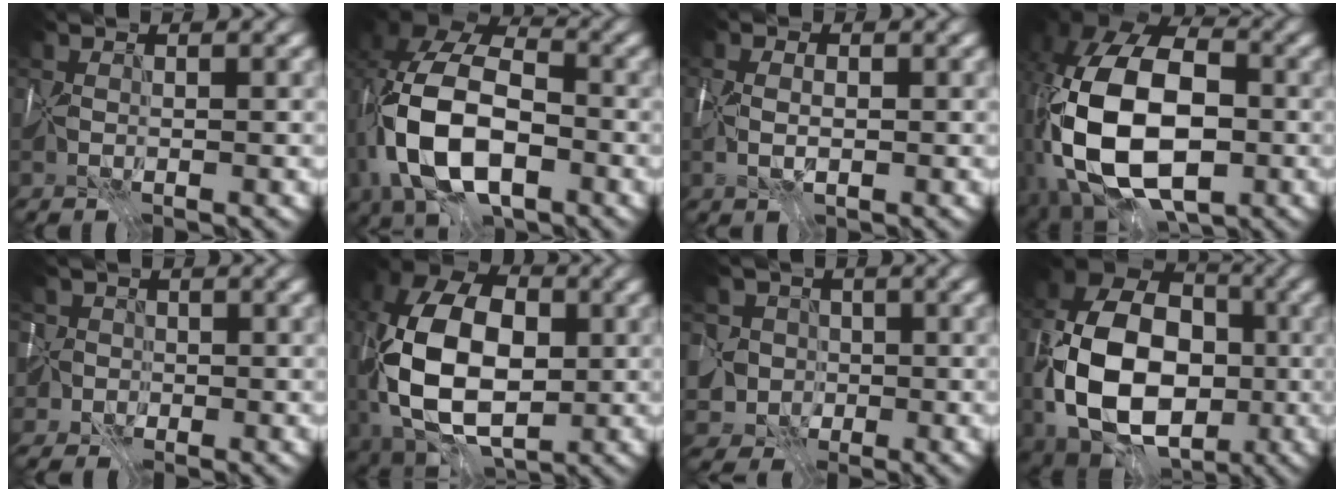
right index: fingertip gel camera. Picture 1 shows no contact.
{"total": 14.0, "force": [-2.7, 8.8, 10.5], "torque": [-0.228, -0.015, -0.055]}
{"total": 3.3, "force": [0.0, 2.2, 2.4], "torque": [-0.035, 0.014, -0.003]}
{"total": 18.0, "force": [-2.9, 11.7, 13.4], "torque": [-0.246, -0.014, -0.048]}
{"total": 7.9, "force": [-1.0, 7.1, 3.3], "torque": [-0.061, 0.017, -0.072]}
{"total": 15.7, "force": [-0.7, 9.9, 12.1], "torque": [-0.235, 0.003, -0.017]}
{"total": 8.3, "force": [-1.8, 7.6, 2.9], "torque": [-0.051, 0.011, -0.068]}
{"total": 16.7, "force": [-2.6, 11.7, 11.7], "torque": [-0.223, -0.008, -0.053]}